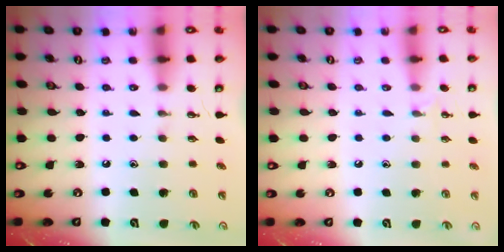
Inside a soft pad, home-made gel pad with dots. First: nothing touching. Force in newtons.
{"total": 3.8, "press": 3.7, "slide": 0.5}